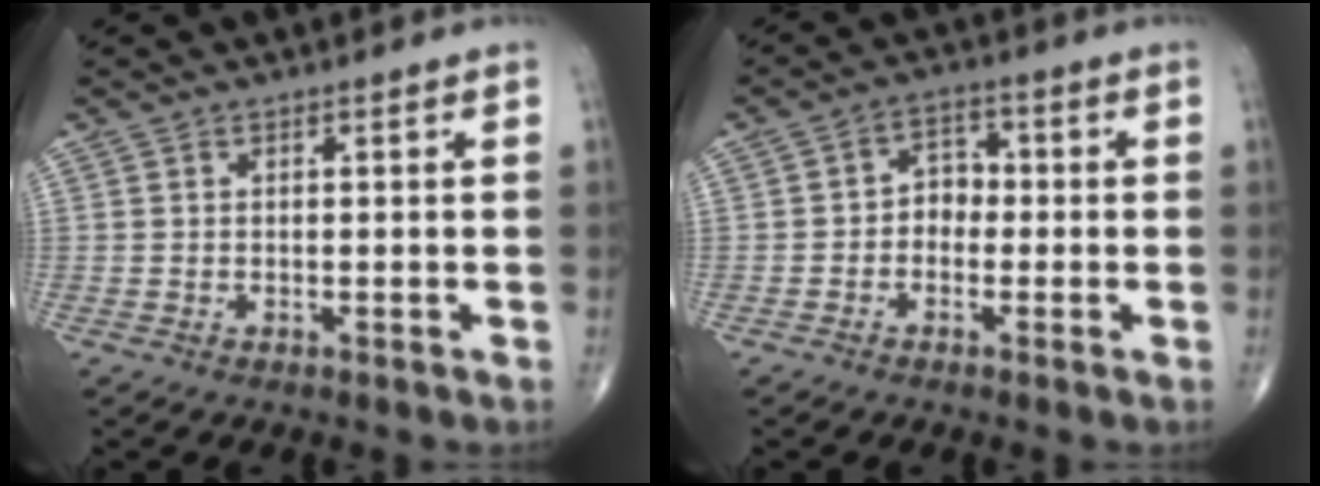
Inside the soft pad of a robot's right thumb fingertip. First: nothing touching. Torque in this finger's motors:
{"motor_torque": [-0.02, 0.11, 0.08, 0.28, 0.07]}